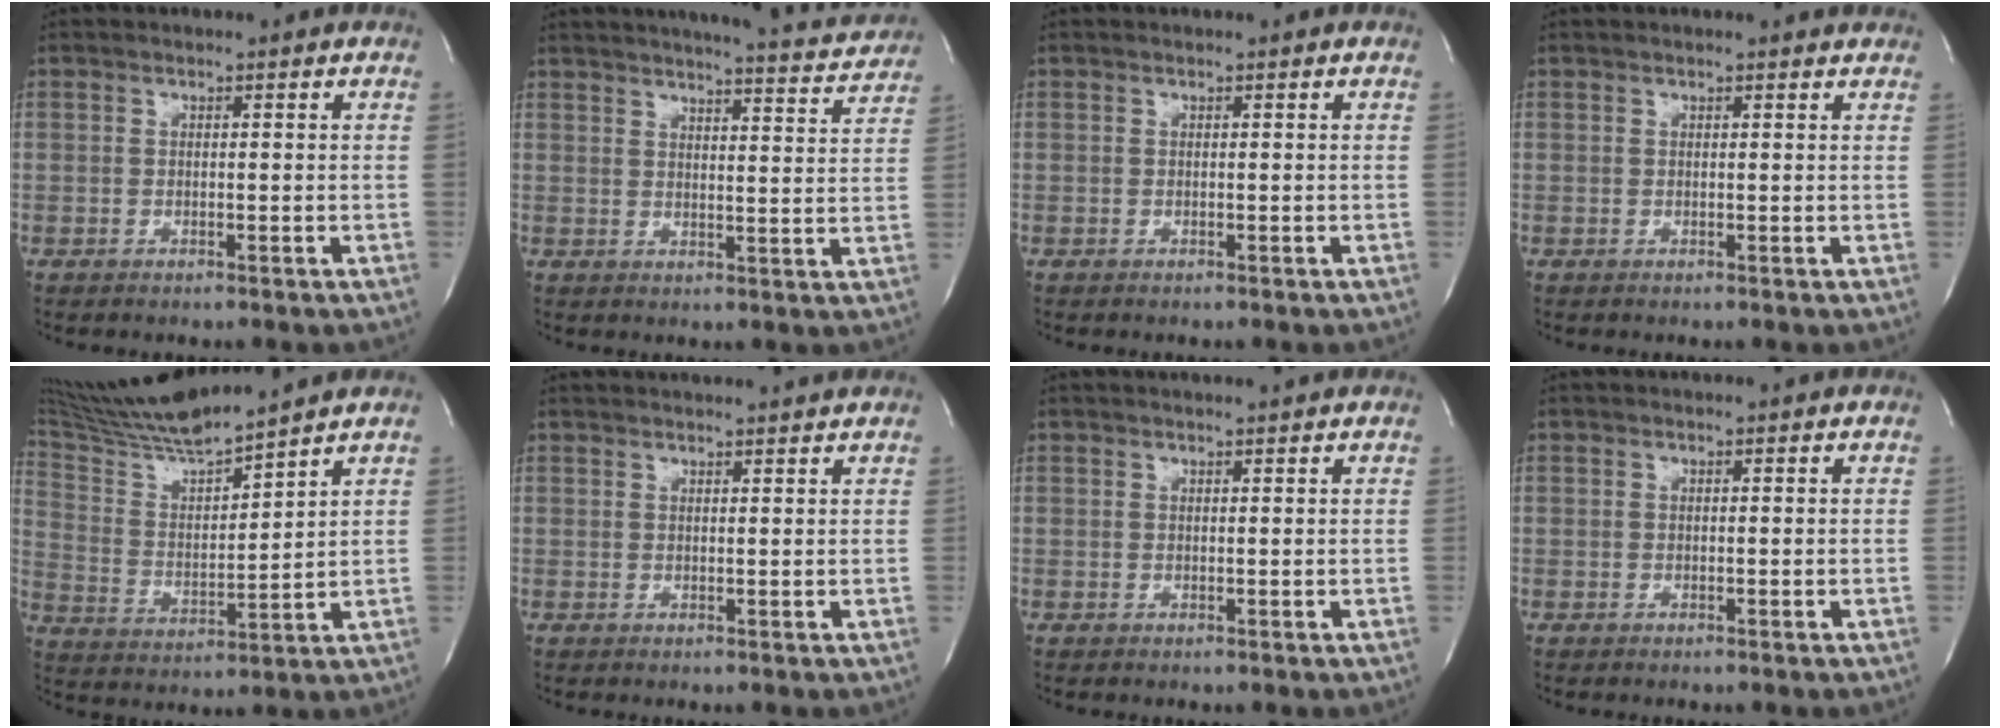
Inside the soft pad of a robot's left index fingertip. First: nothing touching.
{"total": 16.4, "force": [15.3, 1.7, 5.5], "torque": [-0.076, -0.023, 0.179]}
{"total": 0.0}
{"total": 2.6, "force": [2.5, 0.6, 0.7], "torque": [-0.011, 0.008, 0.015]}
{"total": 13.6, "force": [12.5, -0.6, 5.1], "torque": [-0.108, 0.002, 0.240]}
{"total": 6.6, "force": [6.3, -0.2, 1.7], "torque": [-0.019, 0.020, 0.065]}
{"total": 2.4, "force": [2.3, 0.1, 0.9], "torque": [-0.009, 0.012, 0.025]}
{"total": 0.0}